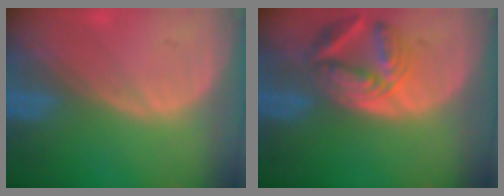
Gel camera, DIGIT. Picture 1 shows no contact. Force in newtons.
{"total": 6.5, "press": 6.4, "slide": 1.3}